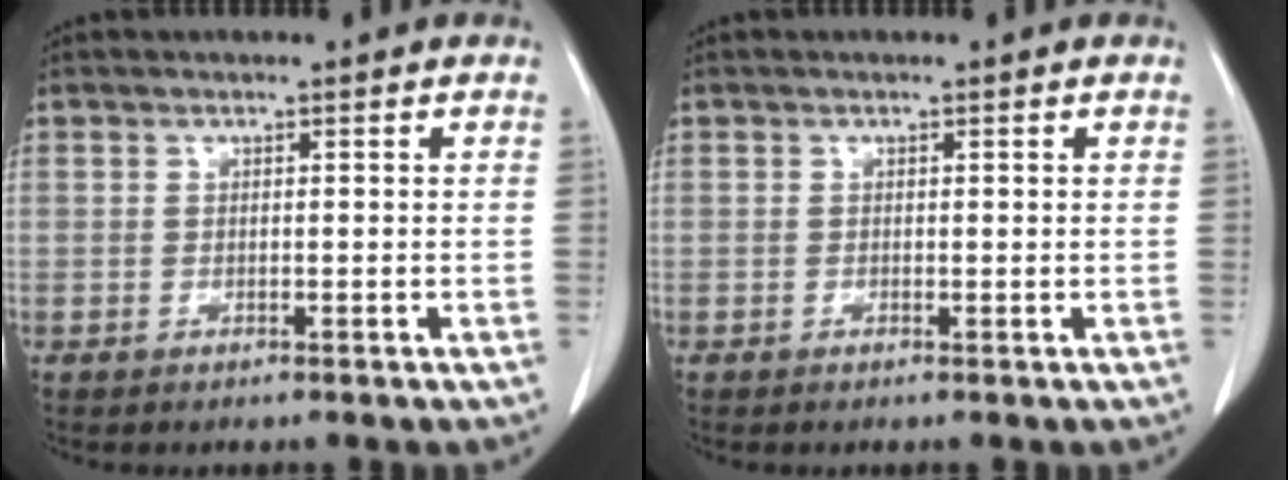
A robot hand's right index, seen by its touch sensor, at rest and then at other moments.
{"total": 0.0}